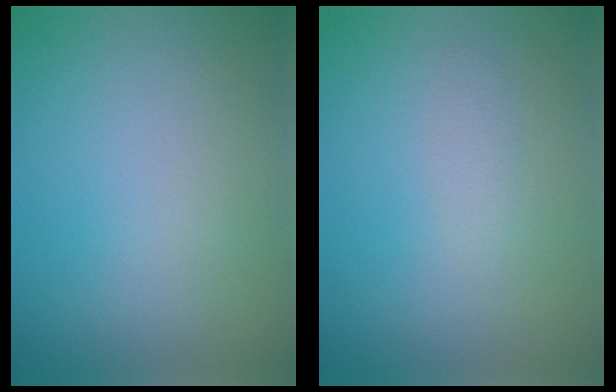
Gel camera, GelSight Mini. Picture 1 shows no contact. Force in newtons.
{"total": 0.8, "press": 0.8, "slide": 0.0}